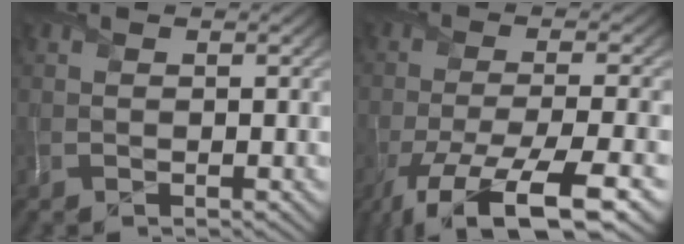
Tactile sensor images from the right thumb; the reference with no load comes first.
{"total": 11.6, "force": [-7.1, 2.9, 8.7], "torque": [-0.164, -0.012, -0.119]}